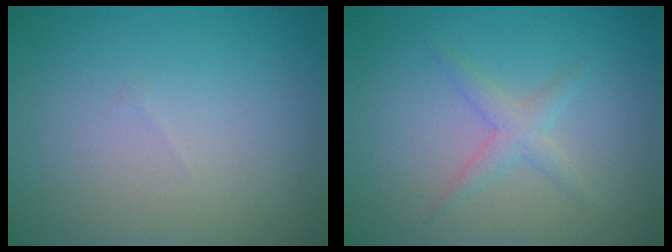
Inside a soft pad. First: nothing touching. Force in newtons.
{"total": 1.7, "press": 1.7, "slide": 0.1}